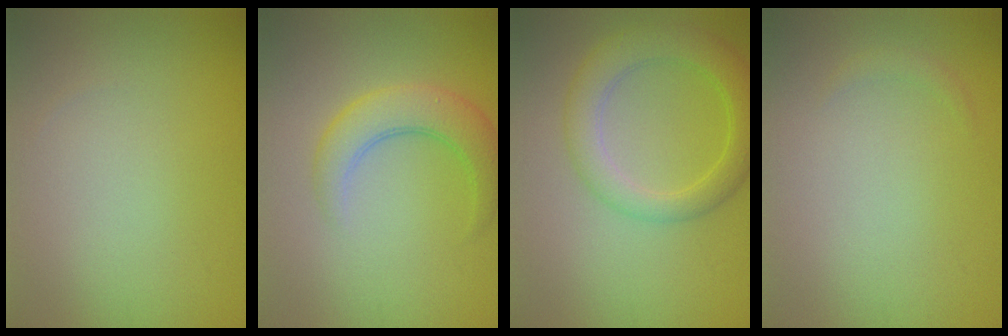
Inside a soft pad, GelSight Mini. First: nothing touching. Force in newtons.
{"total": 4.0, "press": 4.0, "slide": 0.1}
{"total": 4.6, "press": 4.6, "slide": 0.2}
{"total": 0.7, "press": 0.7, "slide": 0.1}